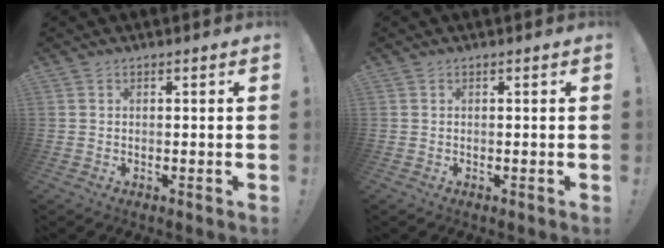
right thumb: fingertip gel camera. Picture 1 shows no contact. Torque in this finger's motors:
{"motor_torque": [0.00, 0.00, 0.00, 0.00, 0.01]}